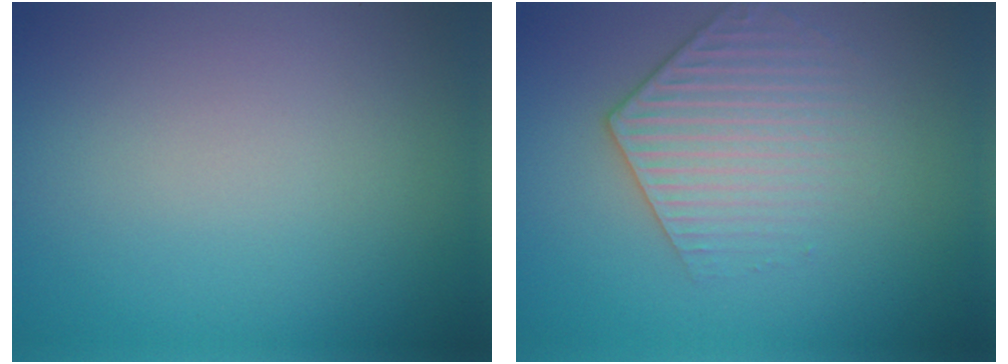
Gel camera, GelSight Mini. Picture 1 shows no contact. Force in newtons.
{"total": 3.1, "press": 2.8, "slide": 1.4}